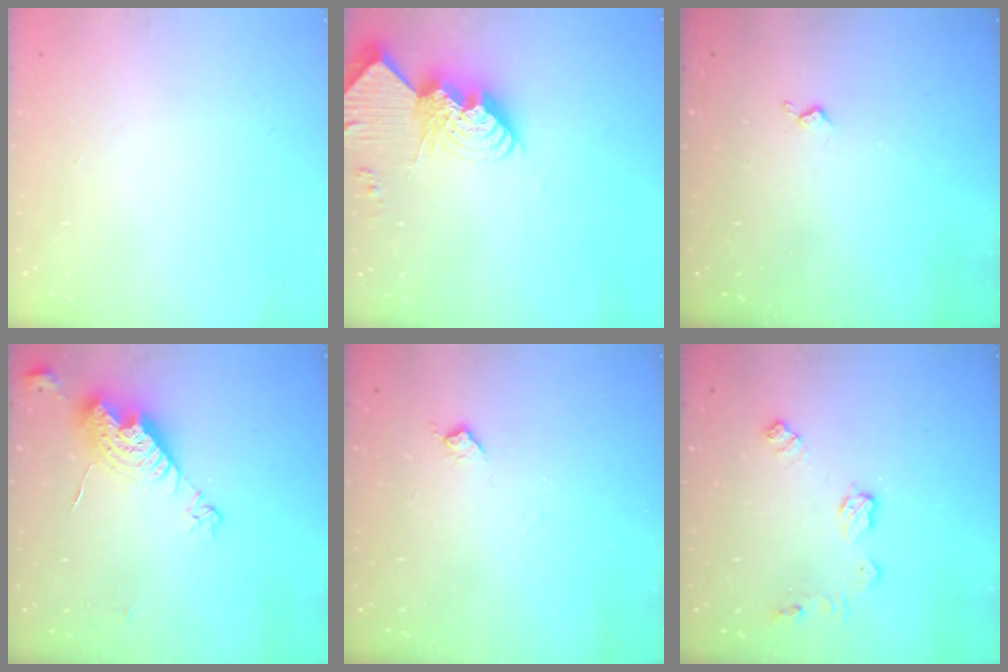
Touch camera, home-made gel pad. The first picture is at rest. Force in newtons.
{"total": 14.5, "press": 14.4, "slide": 1.6}
{"total": 3.0, "press": 2.9, "slide": 0.4}
{"total": 12.0, "press": 11.9, "slide": 1.0}
{"total": 5.3, "press": 5.2, "slide": 0.8}
{"total": 7.8, "press": 7.8, "slide": 0.3}